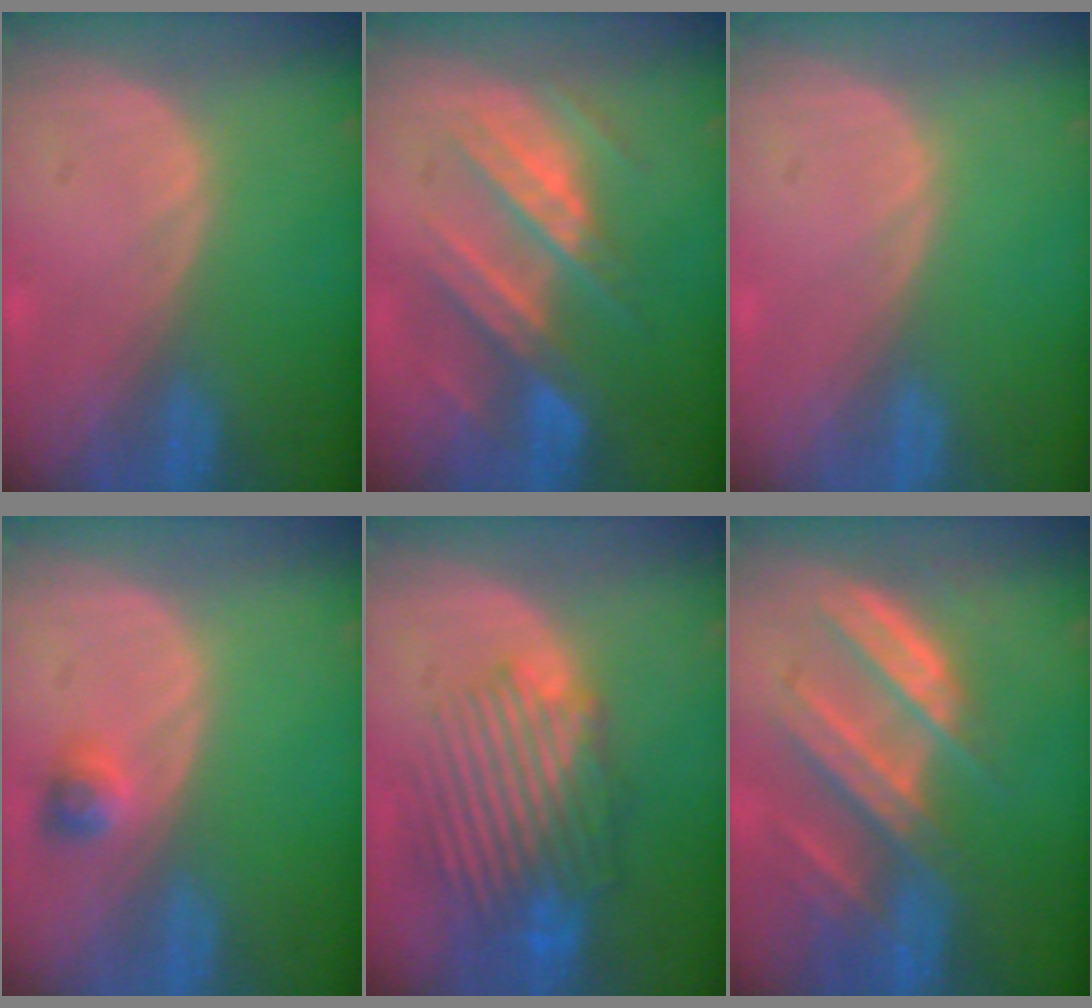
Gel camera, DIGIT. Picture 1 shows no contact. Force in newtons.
{"total": 8.7, "press": 8.0, "slide": 3.3}
{"total": 0.0}
{"total": 2.3, "press": 2.2, "slide": 0.7}
{"total": 10.2, "press": 9.1, "slide": 4.5}
{"total": 9.0, "press": 8.2, "slide": 3.7}